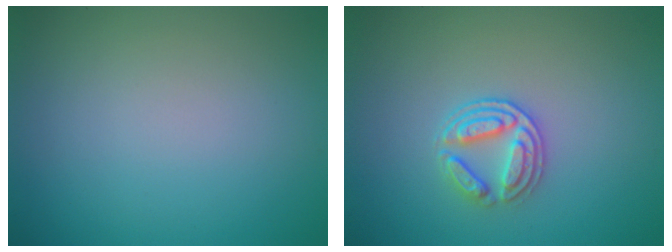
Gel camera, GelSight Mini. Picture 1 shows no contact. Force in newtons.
{"total": 3.0, "press": 2.7, "slide": 1.2}